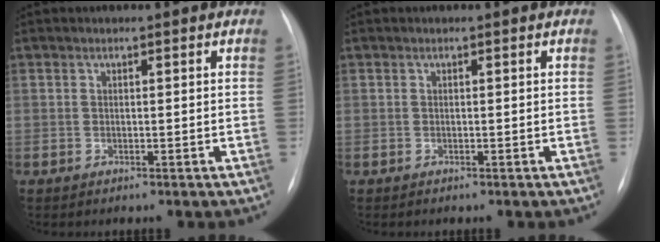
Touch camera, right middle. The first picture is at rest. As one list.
[{"total": 0.0}]